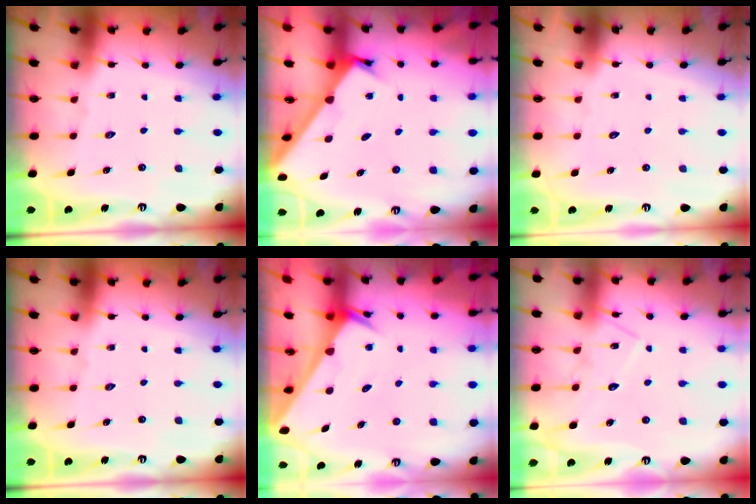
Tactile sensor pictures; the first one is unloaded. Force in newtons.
{"total": 2.0, "press": 2.0, "slide": 0.2}
{"total": 1.7, "press": 1.7, "slide": 0.1}
{"total": 0.0}
{"total": 2.5, "press": 2.5, "slide": 0.1}
{"total": 9.9, "press": 9.9, "slide": 0.4}